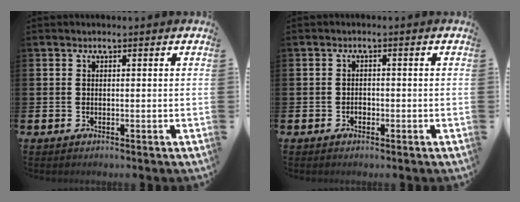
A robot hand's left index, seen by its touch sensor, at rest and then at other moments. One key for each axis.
{"total": 1.1, "fx": -0.5, "fy": 0.8, "fz": 0.4, "tx": -0.002, "ty": -0.001, "tz": -0.013}